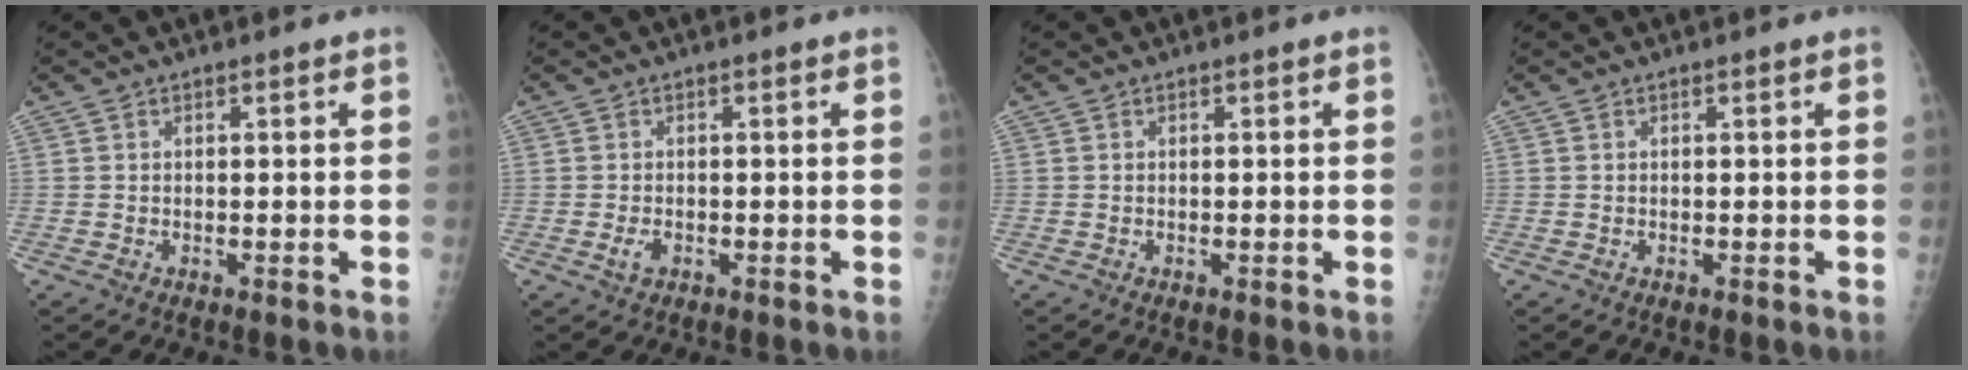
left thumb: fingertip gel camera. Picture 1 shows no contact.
{"total": 1.7, "force": [-0.5, 1.0, 1.3], "torque": [-0.024, 0.000, -0.006]}
{"total": 0.0}
{"total": 0.0}